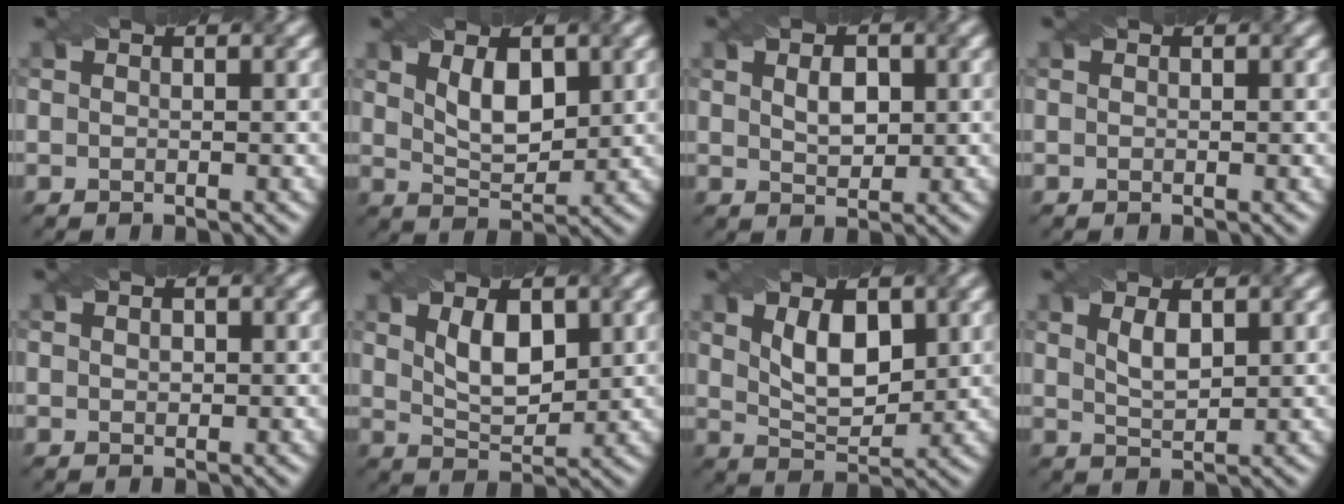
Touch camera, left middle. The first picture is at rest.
{"total": 4.1, "force": [1.6, 2.1, 3.1], "torque": [-0.061, -0.003, 0.030]}
{"total": 2.6, "force": [0.8, 1.5, 1.9], "torque": [-0.031, 0.004, 0.014]}
{"total": 0.0}
{"total": 0.8, "force": [0.2, 0.6, 0.5], "torque": [-0.008, 0.001, 0.006]}
{"total": 4.3, "force": [1.6, 2.2, 3.3], "torque": [-0.066, -0.003, 0.031]}
{"total": 4.8, "force": [1.7, 2.5, 3.7], "torque": [-0.072, -0.004, 0.032]}
{"total": 2.2, "force": [1.1, 0.8, 1.7], "torque": [-0.037, -0.002, 0.024]}